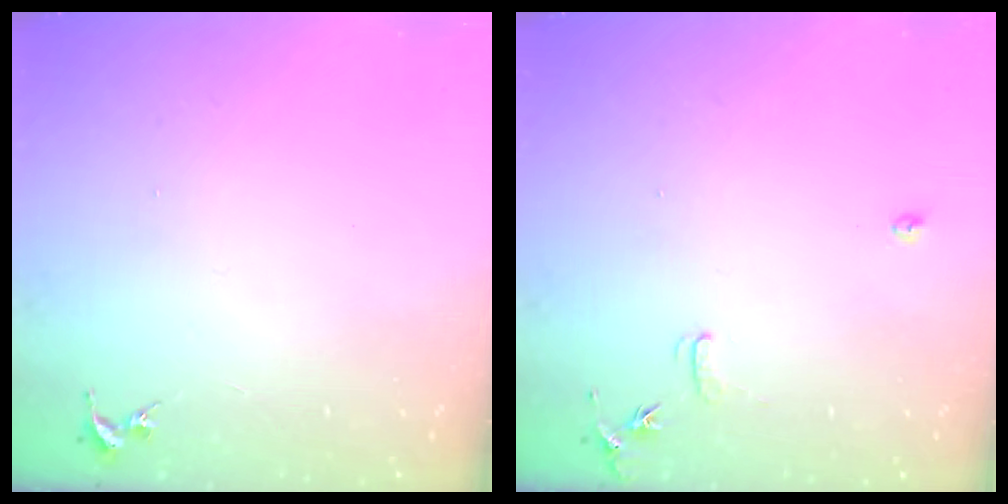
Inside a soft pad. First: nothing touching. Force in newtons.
{"total": 6.9, "press": 6.9, "slide": 0.7}